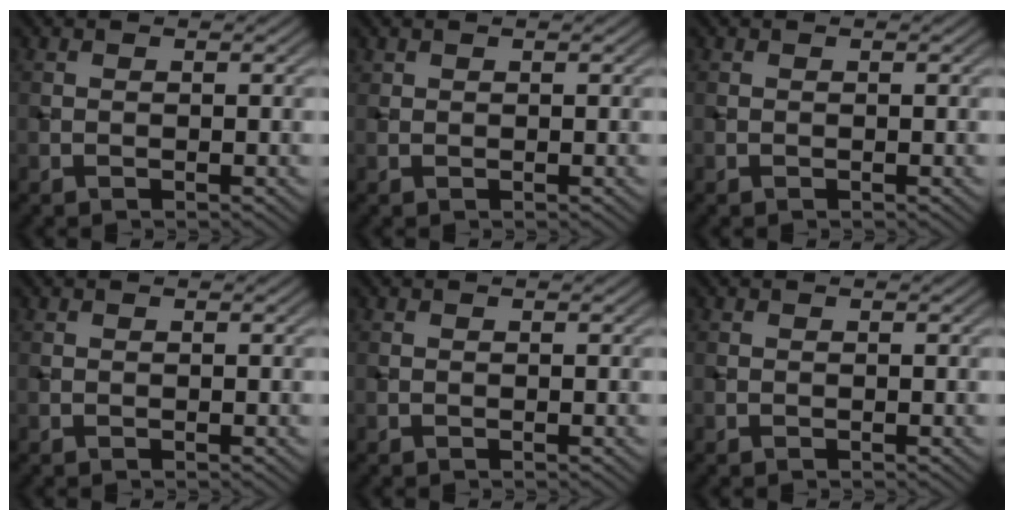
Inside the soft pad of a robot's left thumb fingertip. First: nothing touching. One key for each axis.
{"total": 0.5, "fx": 0.5, "fy": 0.3, "fz": 0.1, "tx": -0.002, "ty": 0.000, "tz": 0.012}
{"total": 0.0}
{"total": 0.0}
{"total": 0.0}
{"total": 0.0}